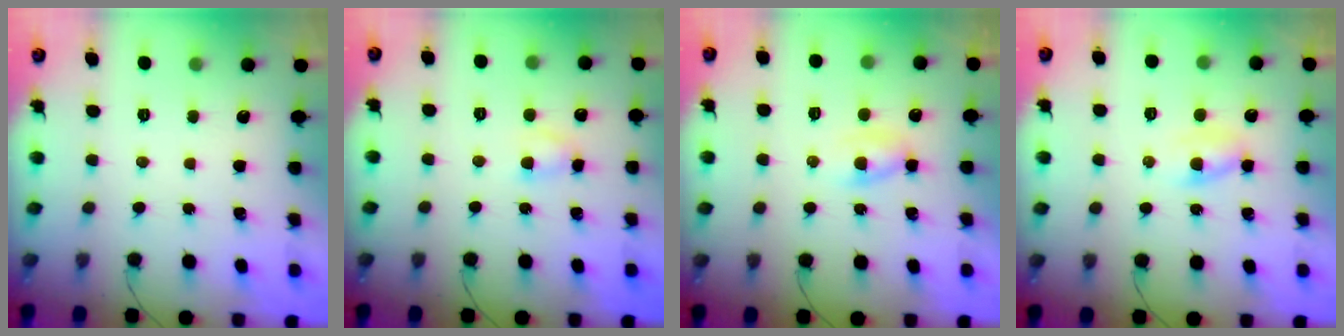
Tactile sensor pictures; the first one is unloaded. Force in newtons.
{"total": 3.0, "press": 2.7, "slide": 1.2}
{"total": 2.2, "press": 2.0, "slide": 1.1}
{"total": 3.1, "press": 3.0, "slide": 0.9}